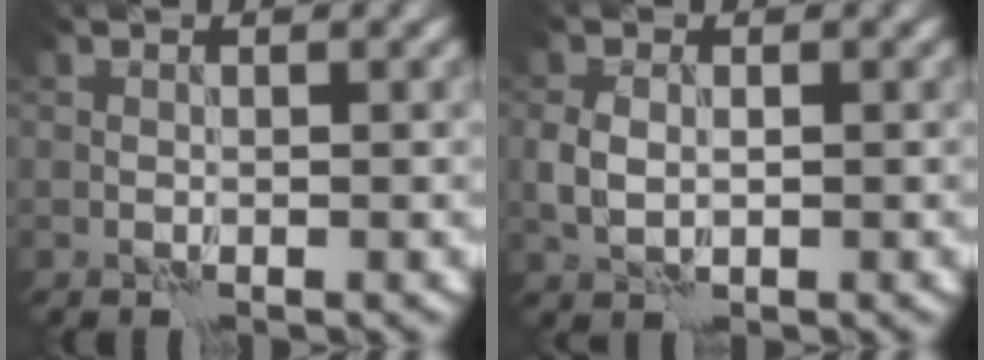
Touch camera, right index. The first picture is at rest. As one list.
[{"total": 2.1, "force": [0.1, 1.5, 1.4], "torque": [-0.036, 0.001, 0.003]}]